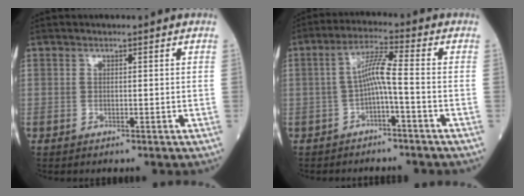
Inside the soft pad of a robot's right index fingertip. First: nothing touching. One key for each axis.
{"total": 5.2, "fx": -1.1, "fy": -0.1, "fz": 5.1, "tx": -0.096, "ty": 0.021, "tz": -0.019}